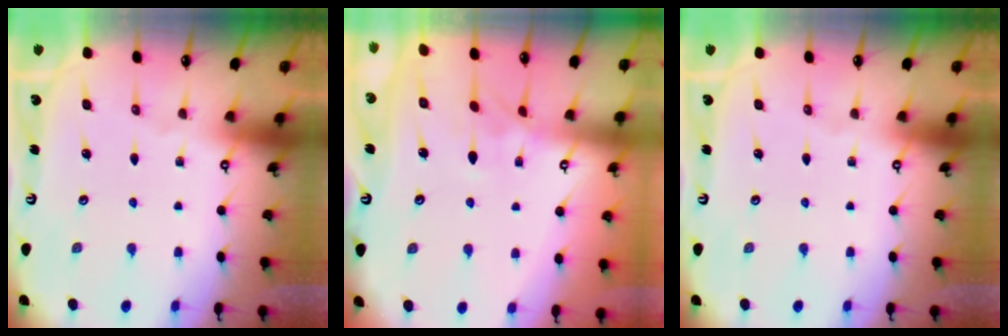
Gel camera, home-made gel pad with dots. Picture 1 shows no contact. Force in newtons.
{"total": 3.3, "press": 3.2, "slide": 0.9}
{"total": 0.0}